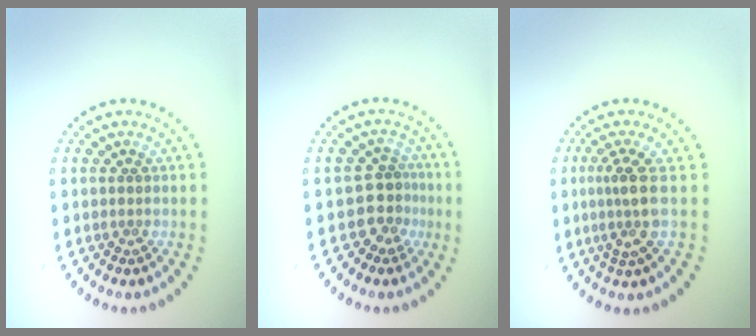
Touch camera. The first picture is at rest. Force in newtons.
{"total": 2.8, "press": 2.1, "slide": 1.8}
{"total": 2.8, "press": 2.1, "slide": 1.9}